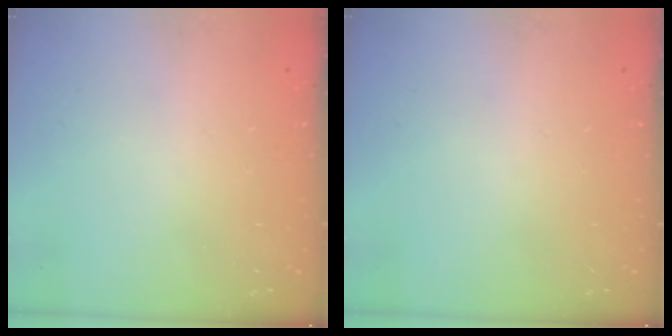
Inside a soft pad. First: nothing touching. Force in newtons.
{"total": 0.0}